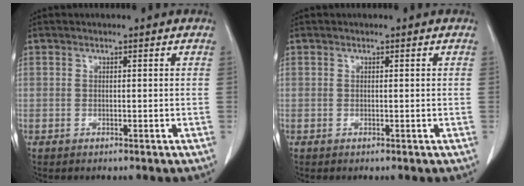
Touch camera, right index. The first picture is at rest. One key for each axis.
{"total": 0.0}